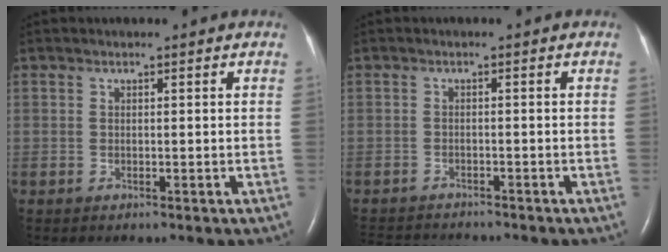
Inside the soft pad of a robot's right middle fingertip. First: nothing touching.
{"total": 6.9, "force": [-6.5, 1.0, 1.8], "torque": [-0.025, -0.007, -0.098]}